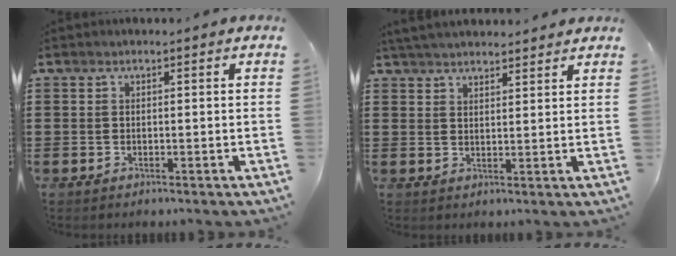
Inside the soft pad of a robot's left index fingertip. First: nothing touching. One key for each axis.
{"total": 3.6, "fx": 3.6, "fy": 0.2, "fz": 0.6, "tx": -0.022, "ty": -0.005, "tz": 0.068}